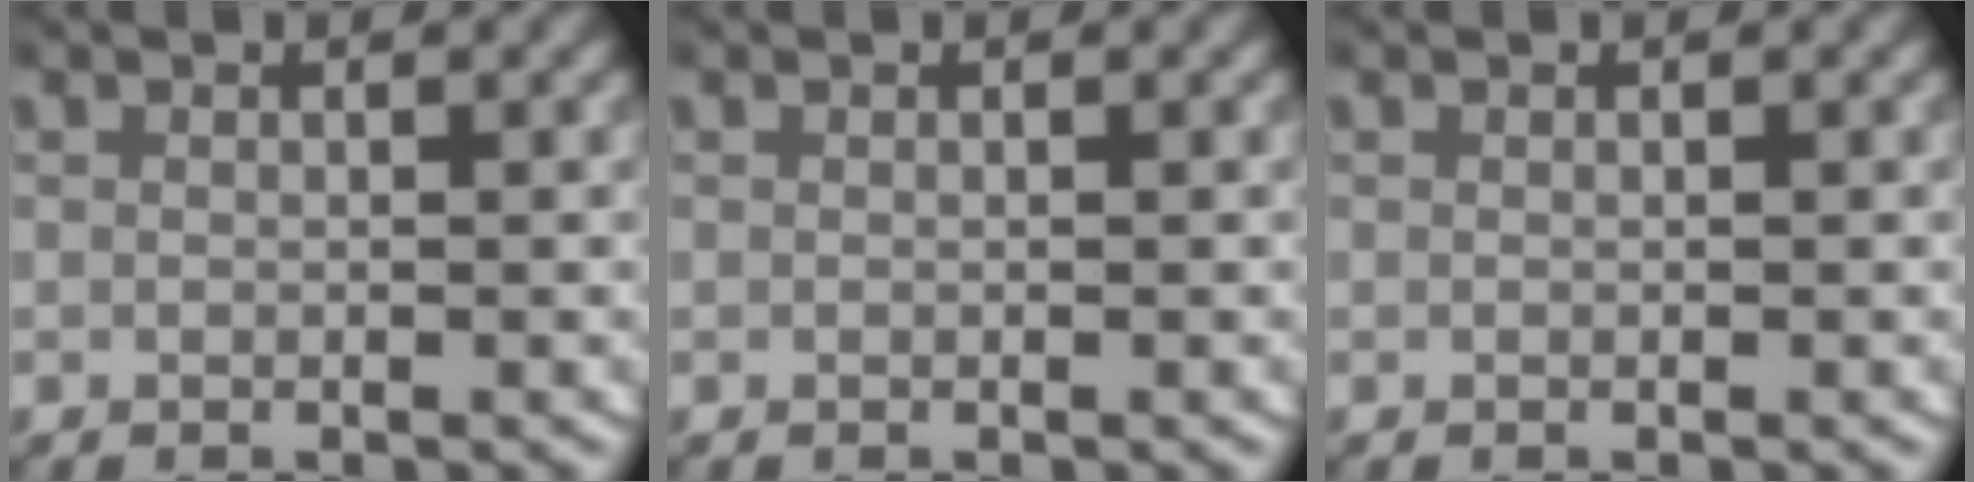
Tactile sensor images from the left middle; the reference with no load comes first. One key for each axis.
{"total": 0.0}
{"total": 0.0}